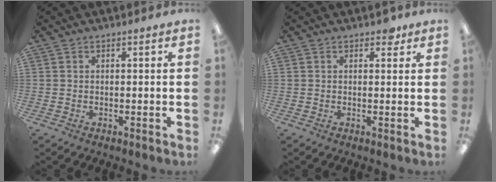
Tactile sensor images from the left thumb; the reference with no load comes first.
{"total": 2.3, "force": [1.5, 1.3, 1.3], "torque": [-0.003, -0.006, 0.021]}